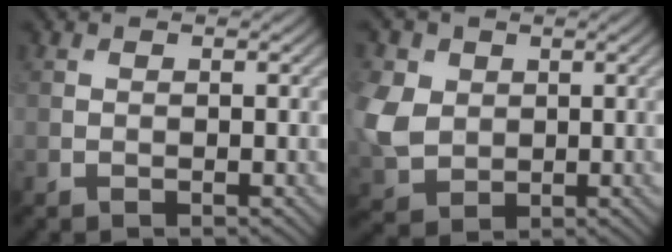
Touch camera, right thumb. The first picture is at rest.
{"total": 7.3, "force": [1.1, 6.0, 4.0], "torque": [-0.135, 0.005, 0.019]}